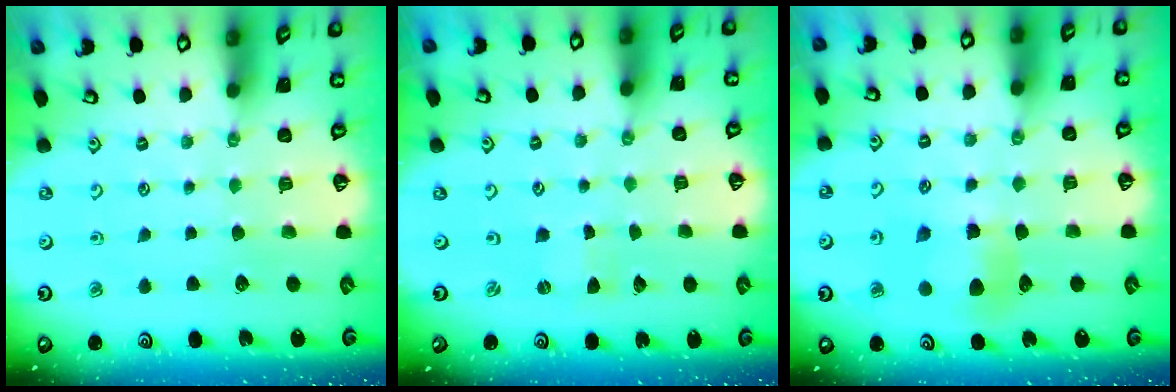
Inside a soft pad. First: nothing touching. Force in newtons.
{"total": 0.0}
{"total": 7.2, "press": 7.2, "slide": 0.6}